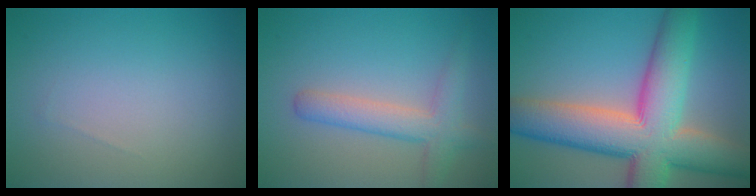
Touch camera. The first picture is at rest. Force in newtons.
{"total": 3.4, "press": 3.4, "slide": 0.1}
{"total": 12.7, "press": 12.7, "slide": 0.7}